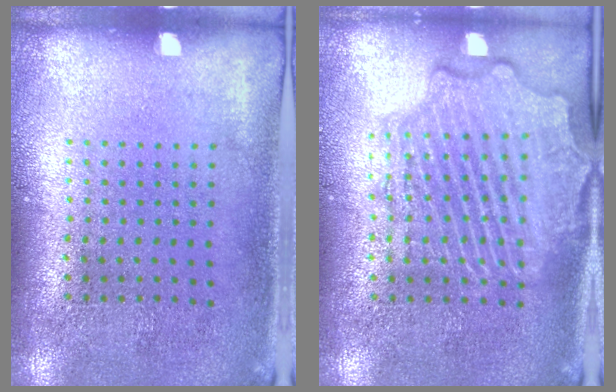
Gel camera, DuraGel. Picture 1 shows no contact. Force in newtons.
{"total": 2.6, "press": 2.6, "slide": 0.3}